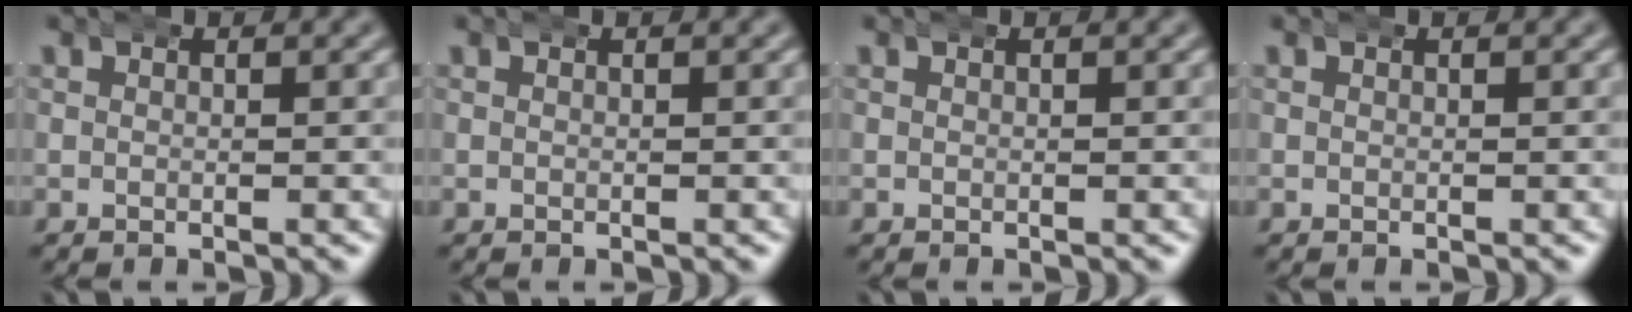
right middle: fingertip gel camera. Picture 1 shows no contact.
{"total": 0.0}
{"total": 0.0}
{"total": 0.0}